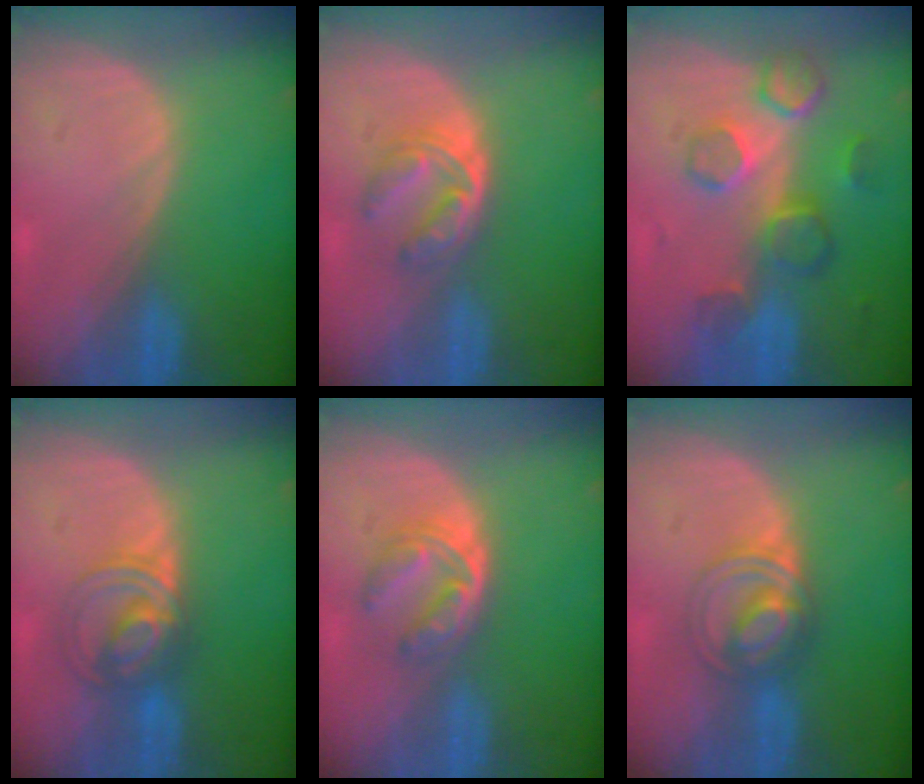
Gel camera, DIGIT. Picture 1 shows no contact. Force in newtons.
{"total": 6.2, "press": 5.1, "slide": 3.6}
{"total": 8.6, "press": 7.7, "slide": 3.8}
{"total": 5.9, "press": 5.9, "slide": 0.7}
{"total": 6.2, "press": 5.1, "slide": 3.6}
{"total": 5.8, "press": 5.6, "slide": 1.6}